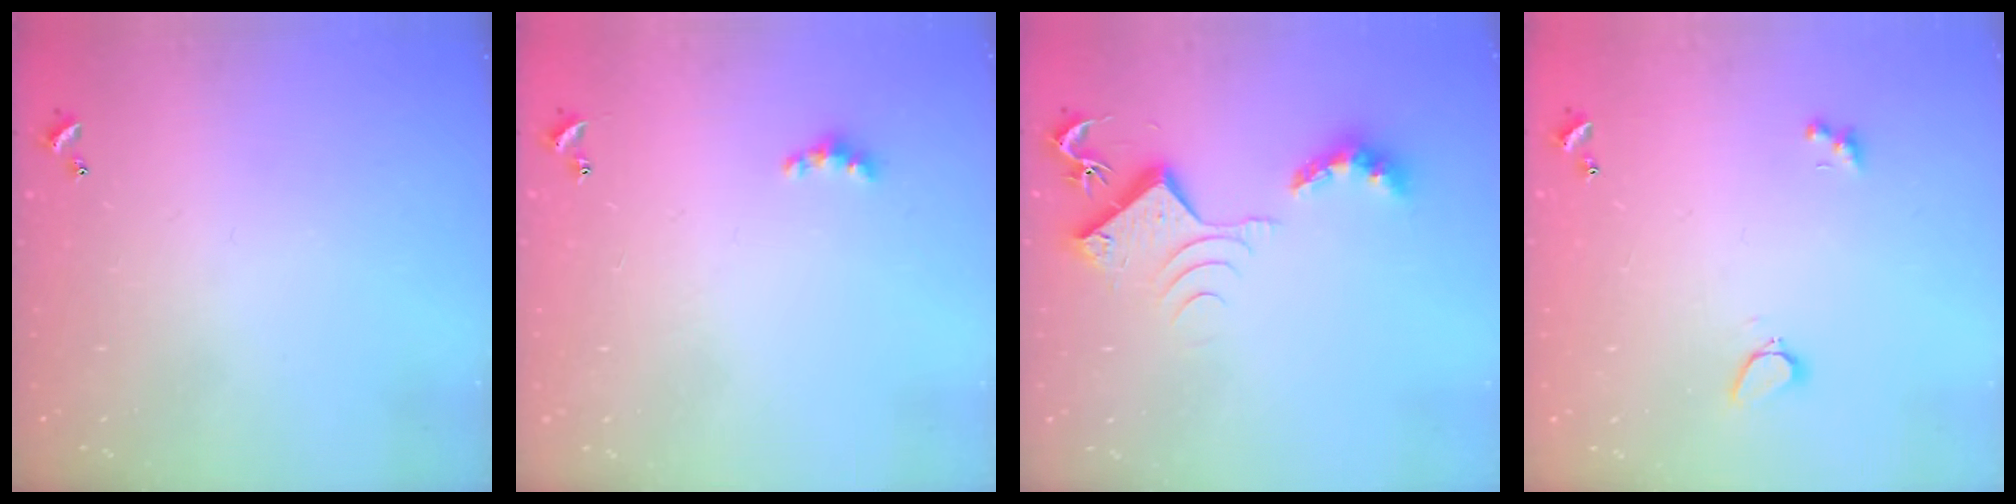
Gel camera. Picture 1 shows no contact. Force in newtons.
{"total": 4.1, "press": 4.1, "slide": 0.4}
{"total": 10.4, "press": 10.3, "slide": 0.5}
{"total": 3.7, "press": 3.6, "slide": 0.7}